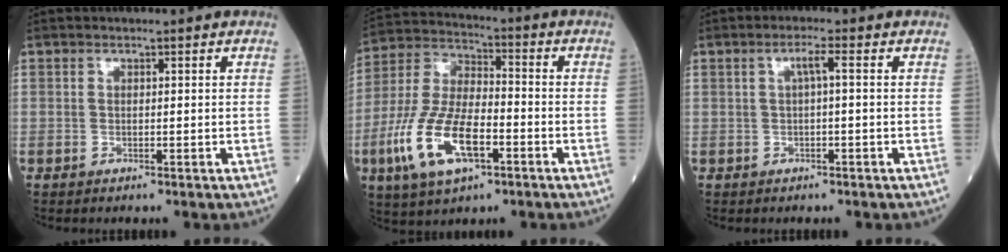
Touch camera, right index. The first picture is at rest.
{"total": 14.8, "force": [-5.5, 5.7, 12.4], "torque": [-0.270, -0.002, -0.101]}
{"total": 2.0, "force": [0.2, 0.0, 2.0], "torque": [-0.034, 0.007, 0.004]}